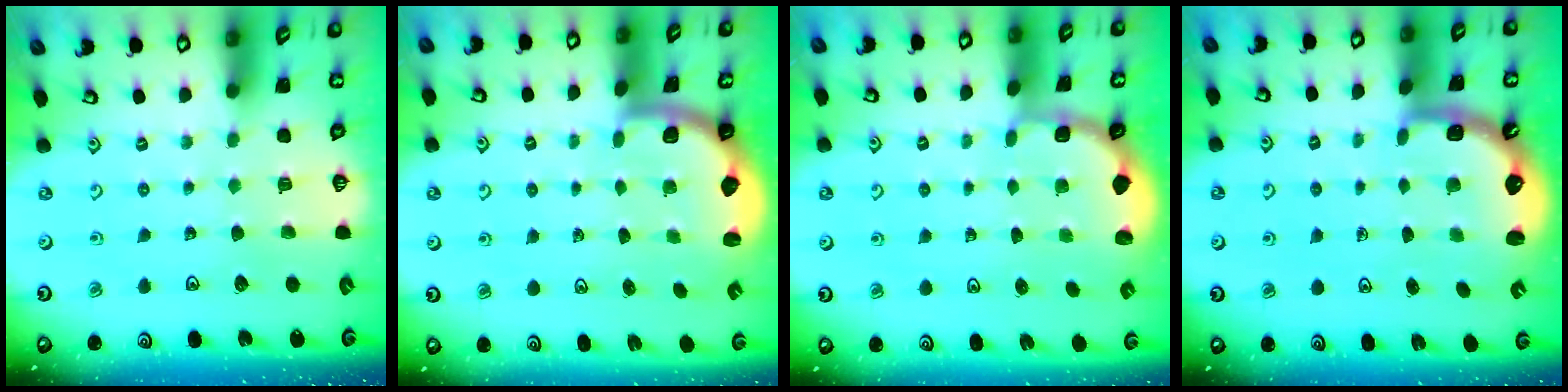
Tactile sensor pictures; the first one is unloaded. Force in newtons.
{"total": 2.1, "press": 2.0, "slide": 0.5}
{"total": 1.8, "press": 1.6, "slide": 0.8}
{"total": 2.8, "press": 2.5, "slide": 1.2}